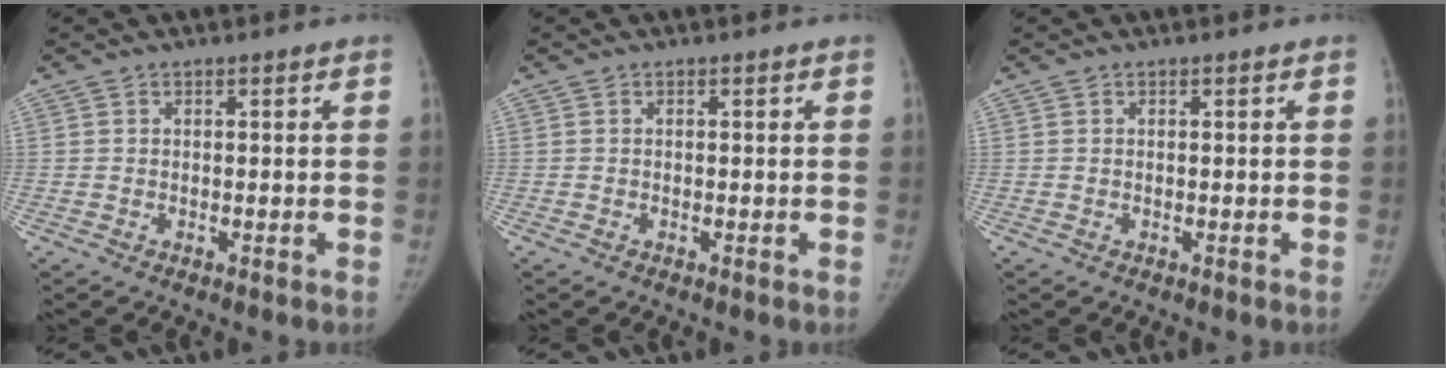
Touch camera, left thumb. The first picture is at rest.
{"total": 0.0}
{"total": 0.0}